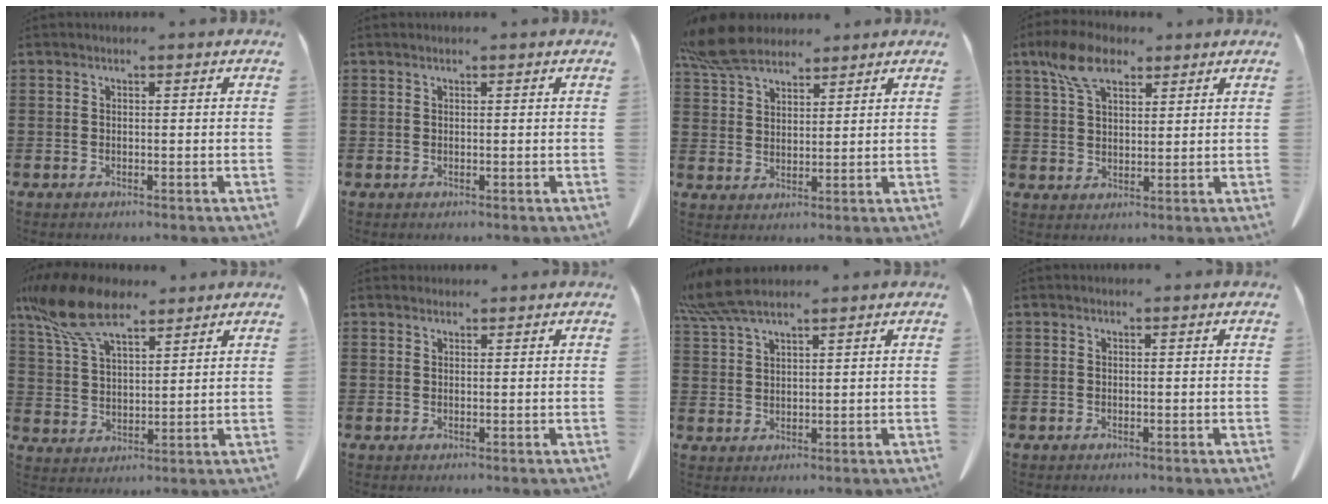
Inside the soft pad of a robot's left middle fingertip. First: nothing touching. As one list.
[{"total": 0.0}, {"total": 7.8, "force": [6.4, 2.8, 3.4], "torque": [-0.090, -0.005, 0.124]}, {"total": 7.5, "force": [4.7, 3.7, 4.5], "torque": [-0.105, 0.006, 0.087]}, {"total": 11.9, "force": [8.4, 4.2, 7.3], "torque": [-0.177, -0.017, 0.155]}, {"total": 1.0, "force": [0.9, 0.3, 0.1], "torque": [-0.004, -0.001, 0.020]}, {"total": 6.4, "force": [5.1, 1.1, 3.7], "torque": [-0.093, -0.009, 0.095]}, {"total": 0.0}]